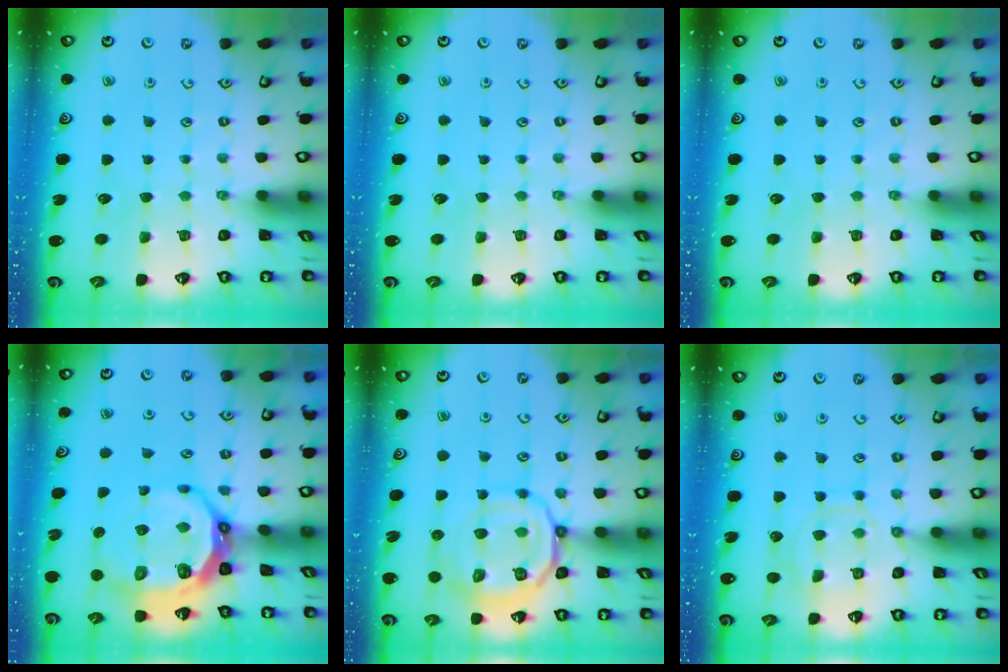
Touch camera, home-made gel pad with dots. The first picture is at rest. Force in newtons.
{"total": 0.0}
{"total": 0.0}
{"total": 14.0, "press": 13.2, "slide": 4.7}
{"total": 14.0, "press": 13.9, "slide": 1.6}
{"total": 10.1, "press": 10.0, "slide": 1.0}